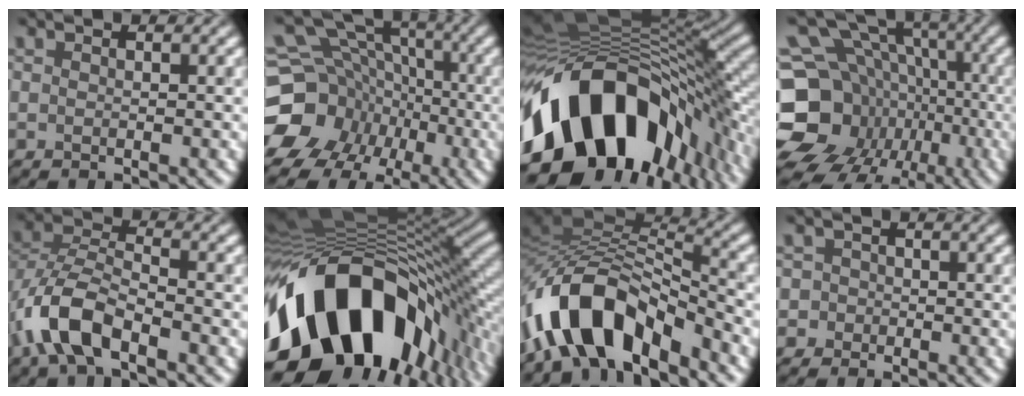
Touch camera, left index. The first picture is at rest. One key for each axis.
{"total": 13.9, "fx": -3.7, "fy": 12.5, "fz": 5.0, "tx": -0.128, "ty": 0.001, "tz": -0.076}
{"total": 16.6, "fx": -6.9, "fy": 9.7, "fz": 11.5, "tx": -0.186, "ty": -0.002, "tz": -0.110}
{"total": 19.5, "fx": -5.8, "fy": 16.8, "fz": 8.1, "tx": -0.172, "ty": -0.009, "tz": -0.100}
{"total": 6.3, "fx": -3.3, "fy": 2.9, "fz": 4.5, "tx": -0.087, "ty": 0.006, "tz": -0.075}
{"total": 18.3, "fx": -6.9, "fy": 11.3, "fz": 12.6, "tx": -0.206, "ty": -0.022, "tz": -0.106}
{"total": 10.5, "fx": -5.9, "fy": 4.7, "fz": 7.3, "tx": -0.122, "ty": 0.019, "tz": -0.113}
{"total": 2.5, "fx": -0.5, "fy": 2.5, "fz": 0.1, "tx": 0.032, "ty": 0.017, "tz": -0.039}